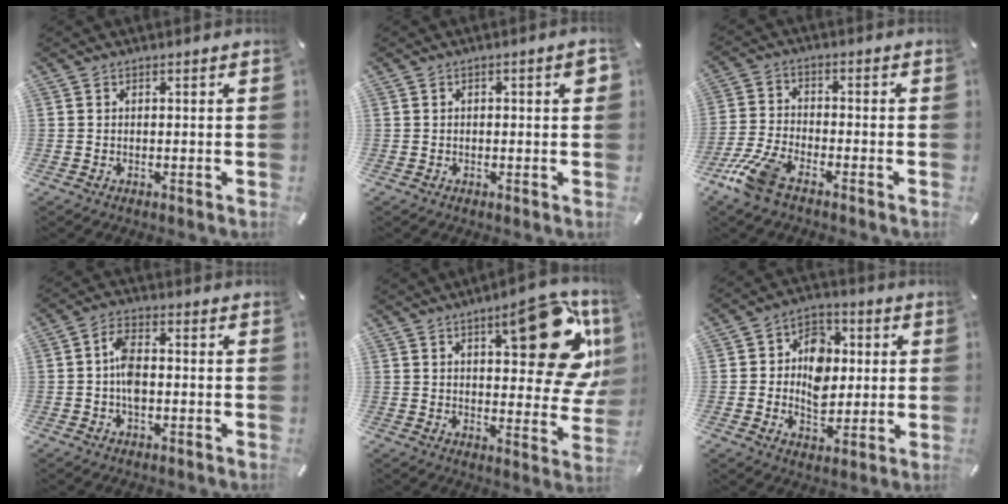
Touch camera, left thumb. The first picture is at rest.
{"total": 2.7, "force": [0.1, 0.9, 2.5], "torque": [-0.043, 0.006, 0.000]}
{"total": 9.1, "force": [-6.2, 3.5, 5.6], "torque": [-0.132, 0.014, -0.118]}
{"total": 5.7, "force": [-0.9, 3.0, 4.7], "torque": [-0.097, 0.007, -0.018]}
{"total": 24.6, "force": [10.5, 10.4, 19.7], "torque": [-0.233, -0.065, 0.161]}
{"total": 10.6, "force": [-0.2, 8.8, 6.0], "torque": [-0.090, 0.019, 0.003]}